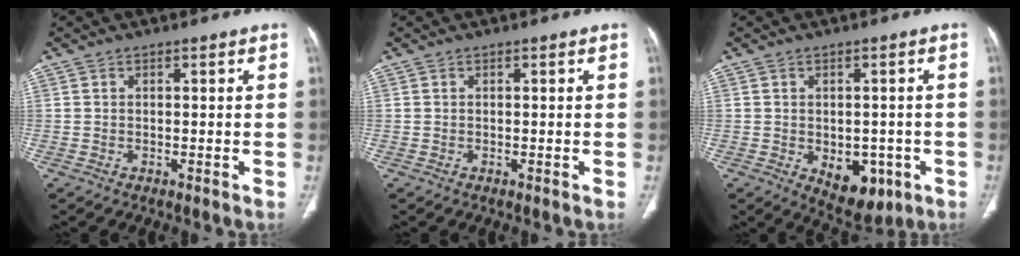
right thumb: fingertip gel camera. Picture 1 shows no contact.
{"total": 0.0}
{"total": 8.4, "force": [-2.6, 5.4, 5.9], "torque": [-0.047, 0.004, -0.019]}